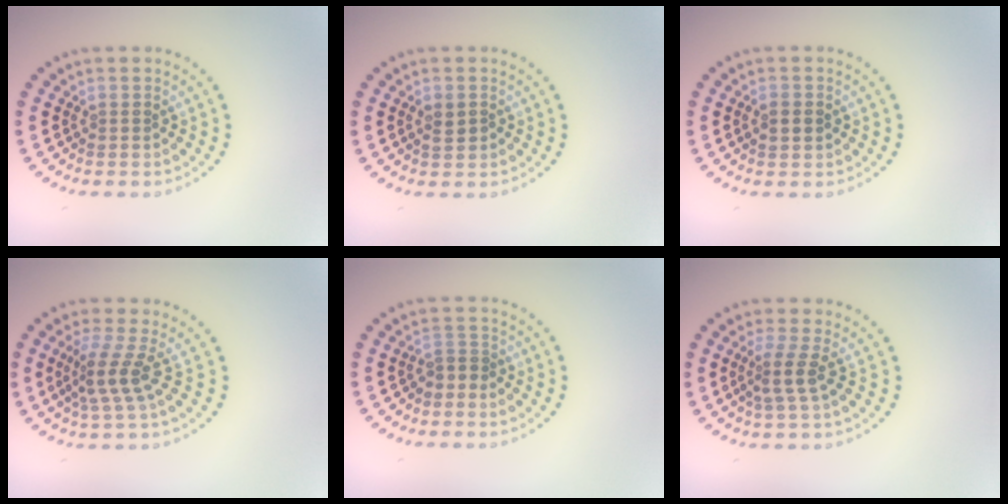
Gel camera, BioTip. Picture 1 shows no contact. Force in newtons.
{"total": 1.5, "press": 1.5, "slide": 0.1}
{"total": 1.2, "press": 1.2, "slide": 0.2}
{"total": 3.0, "press": 2.0, "slide": 2.2}
{"total": 1.3, "press": 1.0, "slide": 0.8}
{"total": 2.2, "press": 1.5, "slide": 1.6}